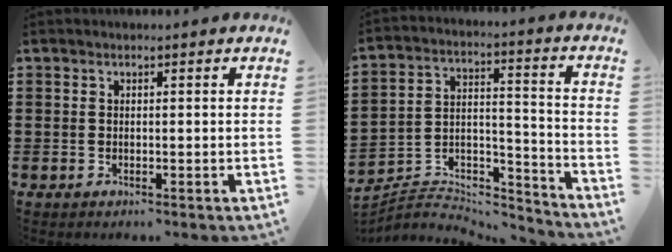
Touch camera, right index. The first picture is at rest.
{"total": 4.5, "force": [-4.0, 2.0, 0.8], "torque": [-0.017, 0.004, -0.081]}